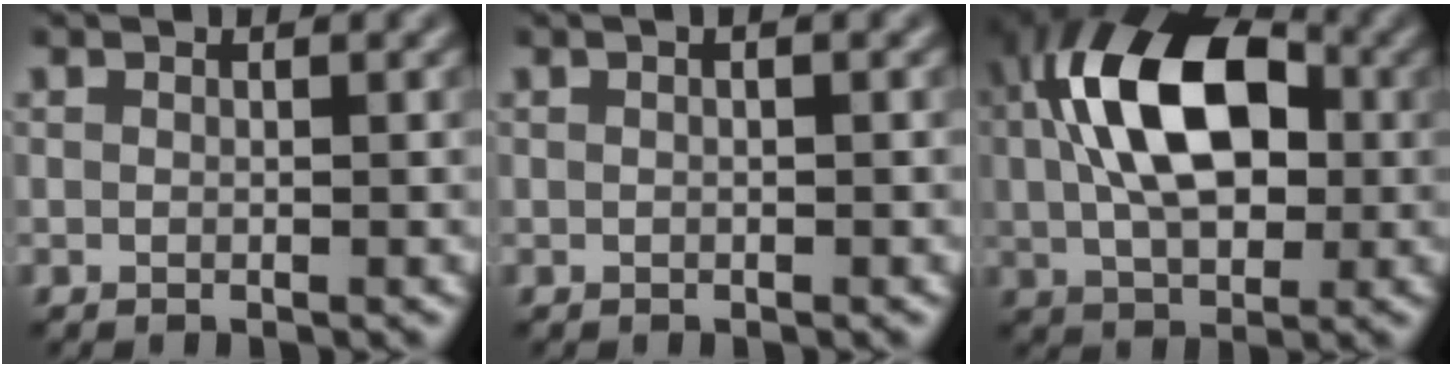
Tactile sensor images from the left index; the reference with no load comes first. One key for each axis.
{"total": 1.1, "fx": 0.4, "fy": 0.4, "fz": 1.0, "tx": -0.013, "ty": -0.009, "tz": 0.000}
{"total": 10.7, "fx": 1.2, "fy": 6.4, "fz": 8.5, "tx": -0.152, "ty": 0.015, "tz": 0.011}